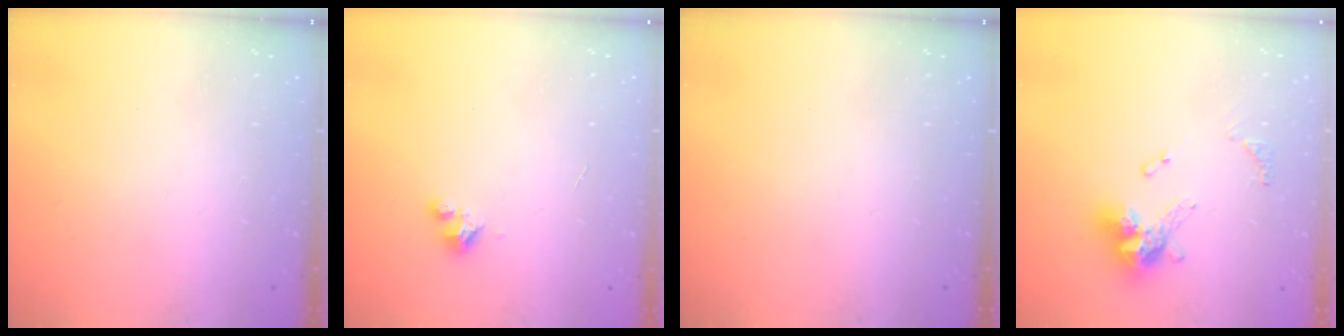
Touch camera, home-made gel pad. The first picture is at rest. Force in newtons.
{"total": 2.0, "press": 2.0, "slide": 0.3}
{"total": 0.0}
{"total": 12.0, "press": 11.9, "slide": 1.4}